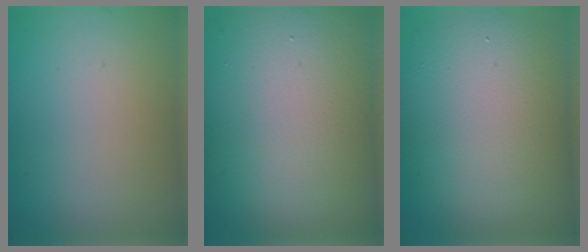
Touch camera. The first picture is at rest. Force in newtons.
{"total": 16.9, "press": 16.9, "slide": 0.6}
{"total": 11.7, "press": 11.7, "slide": 0.6}